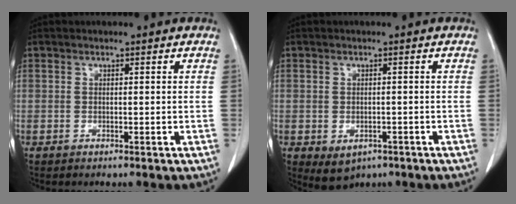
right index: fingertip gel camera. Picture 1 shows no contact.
{"total": 3.5, "force": [-1.6, 2.6, 1.8], "torque": [-0.024, -0.003, -0.007]}